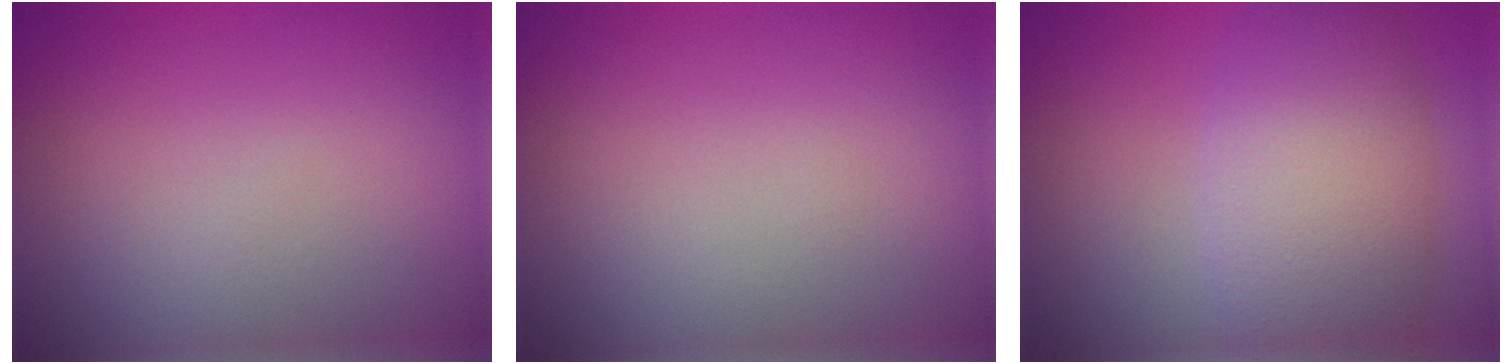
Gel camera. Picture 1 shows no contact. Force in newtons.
{"total": 0.0}
{"total": 8.3, "press": 8.3, "slide": 0.2}